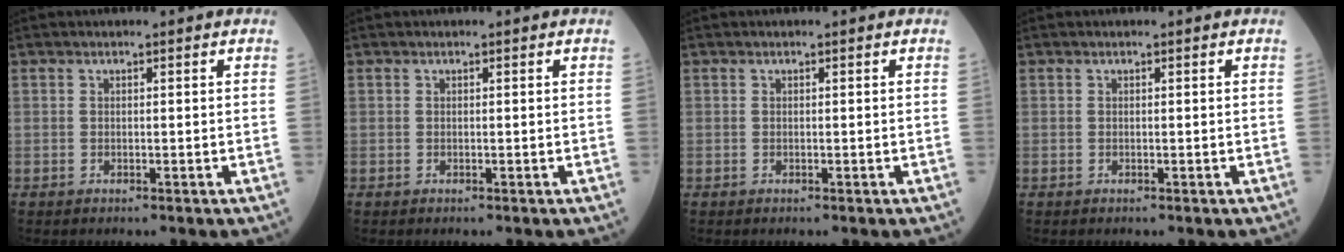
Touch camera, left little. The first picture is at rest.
{"total": 0.0}
{"total": 0.0}
{"total": 0.0}